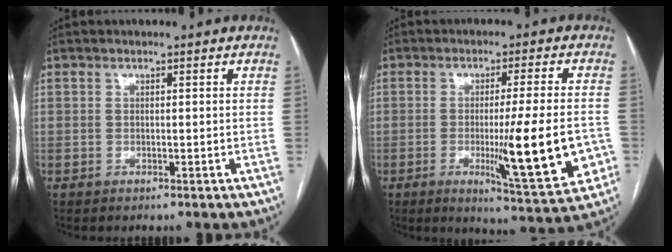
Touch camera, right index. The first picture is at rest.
{"total": 14.4, "force": [-3.1, 0.9, 14.0], "torque": [-0.198, -0.027, -0.041]}